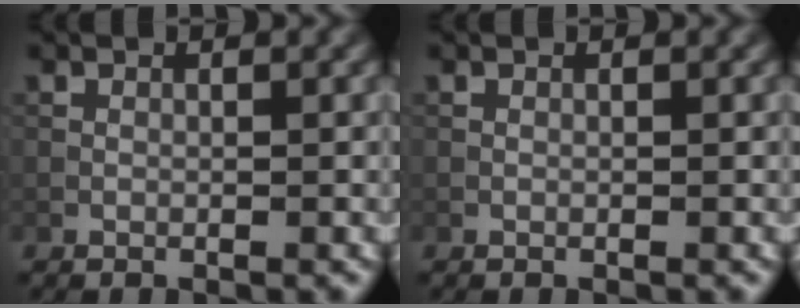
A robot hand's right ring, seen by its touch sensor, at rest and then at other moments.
{"total": 0.0}